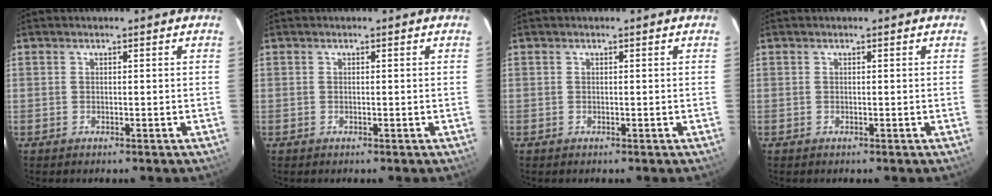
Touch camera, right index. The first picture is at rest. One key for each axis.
{"total": 0.0}
{"total": 0.0}
{"total": 0.0}